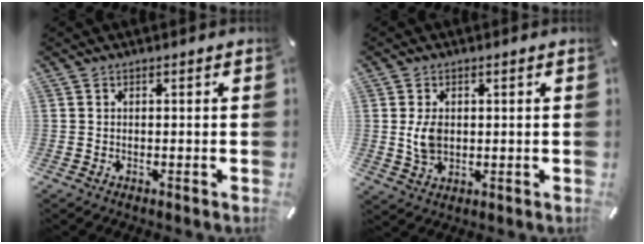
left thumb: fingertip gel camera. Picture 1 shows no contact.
{"total": 5.7, "force": [0.7, 3.9, 4.1], "torque": [-0.092, -0.005, 0.007]}